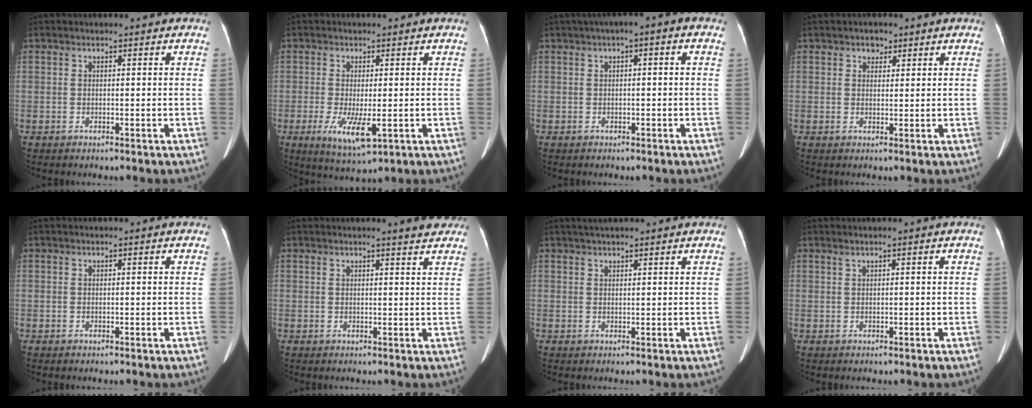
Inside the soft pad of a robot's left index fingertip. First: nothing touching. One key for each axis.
{"total": 6.0, "fx": -1.3, "fy": 1.7, "fz": 5.6, "tx": -0.108, "ty": -0.016, "tz": -0.014}
{"total": 2.6, "fx": 0.8, "fy": 1.0, "fz": 2.3, "tx": -0.033, "ty": 0.021, "tz": 0.006}
{"total": 1.8, "fx": 1.2, "fy": 1.2, "fz": 0.6, "tx": -0.009, "ty": 0.003, "tz": 0.016}
{"total": 0.0}
{"total": 3.7, "fx": 3.4, "fy": 0.2, "fz": 1.5, "tx": -0.022, "ty": -0.002, "tz": 0.032}
{"total": 5.3, "fx": 4.6, "fy": 0.7, "fz": 2.6, "tx": -0.036, "ty": 0.033, "tz": 0.068}
{"total": 0.8, "fx": 0.6, "fy": -0.2, "fz": 0.5, "tx": -0.016, "ty": 0.005, "tz": 0.017}